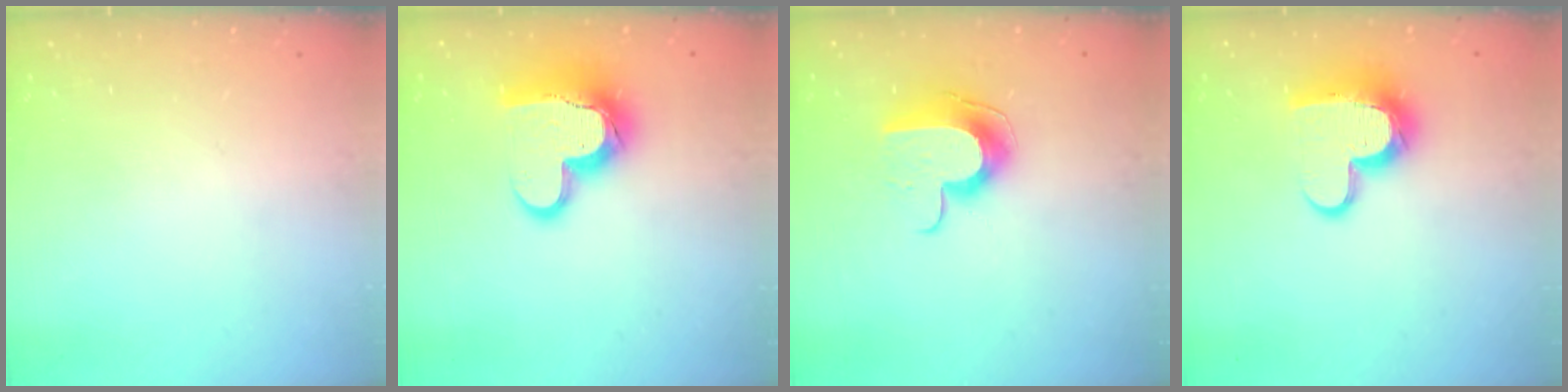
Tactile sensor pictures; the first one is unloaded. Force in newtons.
{"total": 15.5, "press": 15.4, "slide": 1.8}
{"total": 11.5, "press": 11.4, "slide": 0.9}
{"total": 13.0, "press": 13.0, "slide": 1.2}